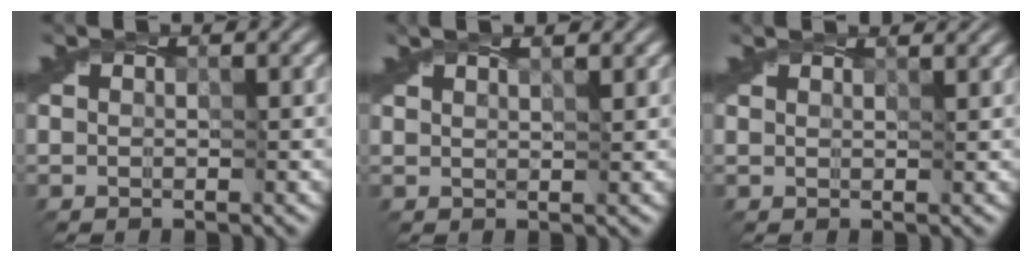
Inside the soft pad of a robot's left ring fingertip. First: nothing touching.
{"total": 1.6, "force": [1.4, 0.0, 0.8], "torque": [-0.011, 0.000, 0.015]}
{"total": 1.7, "force": [1.5, 0.3, 0.7], "torque": [-0.011, 0.003, 0.006]}